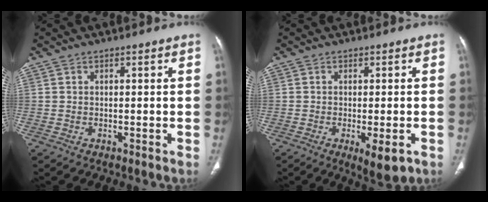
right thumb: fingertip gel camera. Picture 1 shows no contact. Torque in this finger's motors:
{"motor_torque": [-0.22, 0.31, -0.16, 0.05, 0.01]}